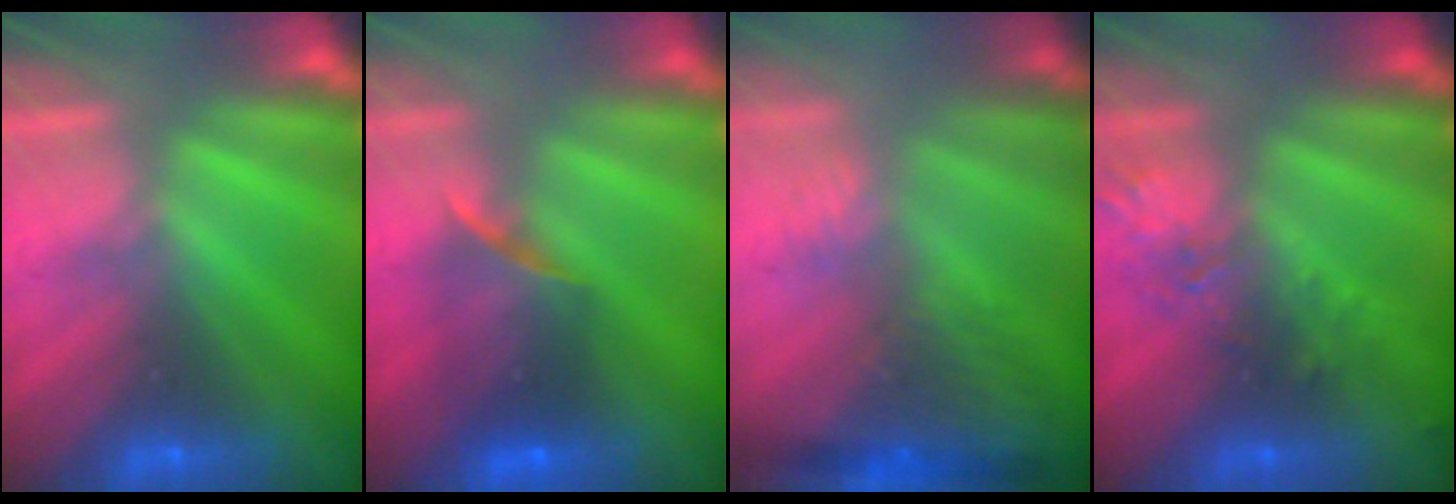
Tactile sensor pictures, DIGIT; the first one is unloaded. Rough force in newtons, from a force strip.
{"total": 7.9}
{"total": 8.8}
{"total": 2.4}